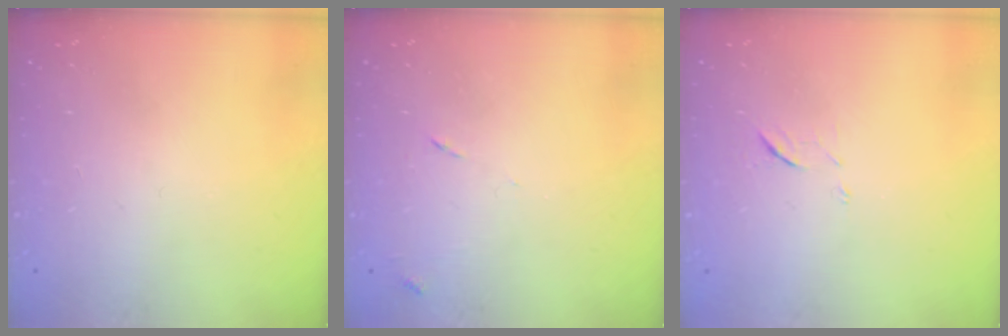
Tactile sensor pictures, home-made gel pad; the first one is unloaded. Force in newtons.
{"total": 7.4, "press": 7.4, "slide": 0.7}
{"total": 5.8, "press": 5.7, "slide": 1.3}